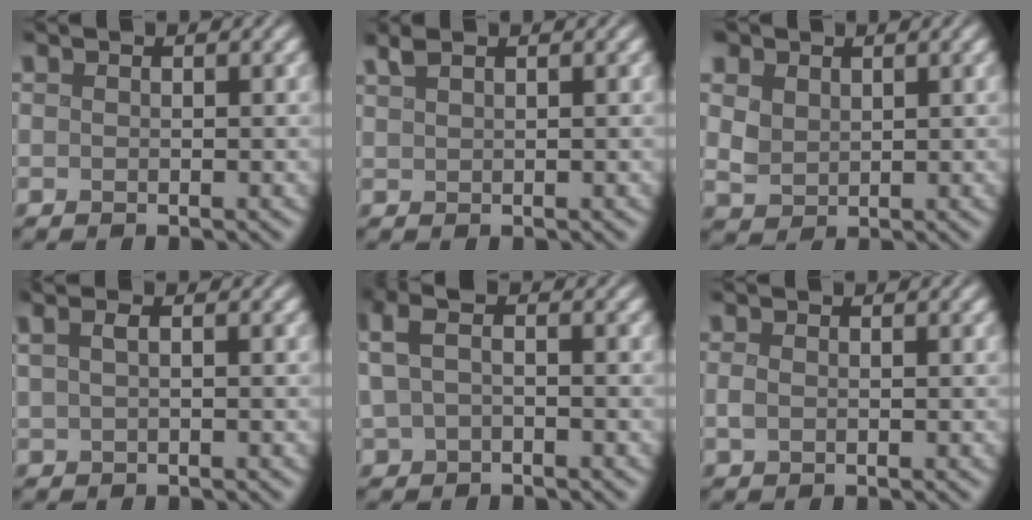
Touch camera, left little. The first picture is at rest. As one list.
[{"total": 1.4, "force": [1.1, 0.3, 0.8], "torque": [-0.017, 0.007, 0.024]}, {"total": 3.3, "force": [1.8, 2.5, 1.3], "torque": [-0.046, -0.004, 0.044]}, {"total": 1.7, "force": [0.6, 0.5, 1.5], "torque": [-0.033, 0.006, 0.009]}, {"total": 3.3, "force": [0.4, 1.8, 2.7], "torque": [-0.064, 0.008, 0.002]}, {"total": 1.0, "force": [-0.1, 0.7, 0.7], "torque": [-0.016, -0.002, -0.002]}]